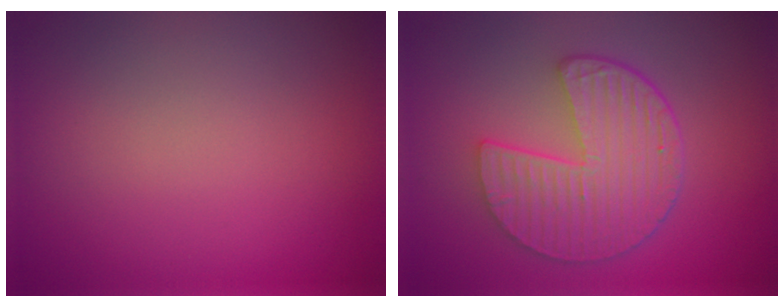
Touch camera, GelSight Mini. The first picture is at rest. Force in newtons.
{"total": 6.5, "press": 4.8, "slide": 4.4}